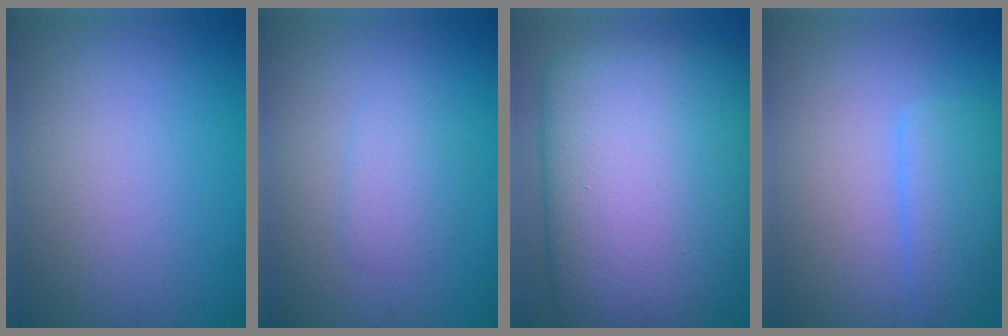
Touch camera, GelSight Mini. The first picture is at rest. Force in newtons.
{"total": 1.9, "press": 1.9, "slide": 0.1}
{"total": 22.9, "press": 22.9, "slide": 0.5}
{"total": 3.1, "press": 3.1, "slide": 0.2}